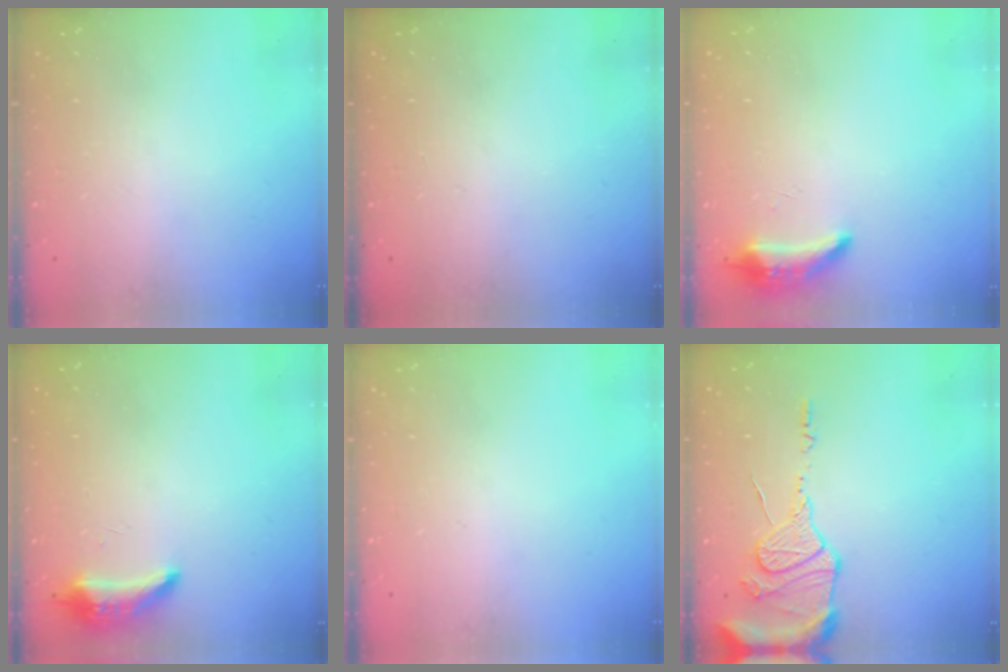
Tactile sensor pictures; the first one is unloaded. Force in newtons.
{"total": 0.0}
{"total": 8.7, "press": 8.5, "slide": 2.0}
{"total": 8.5, "press": 8.4, "slide": 1.6}
{"total": 0.0}
{"total": 13.5, "press": 13.4, "slide": 1.7}